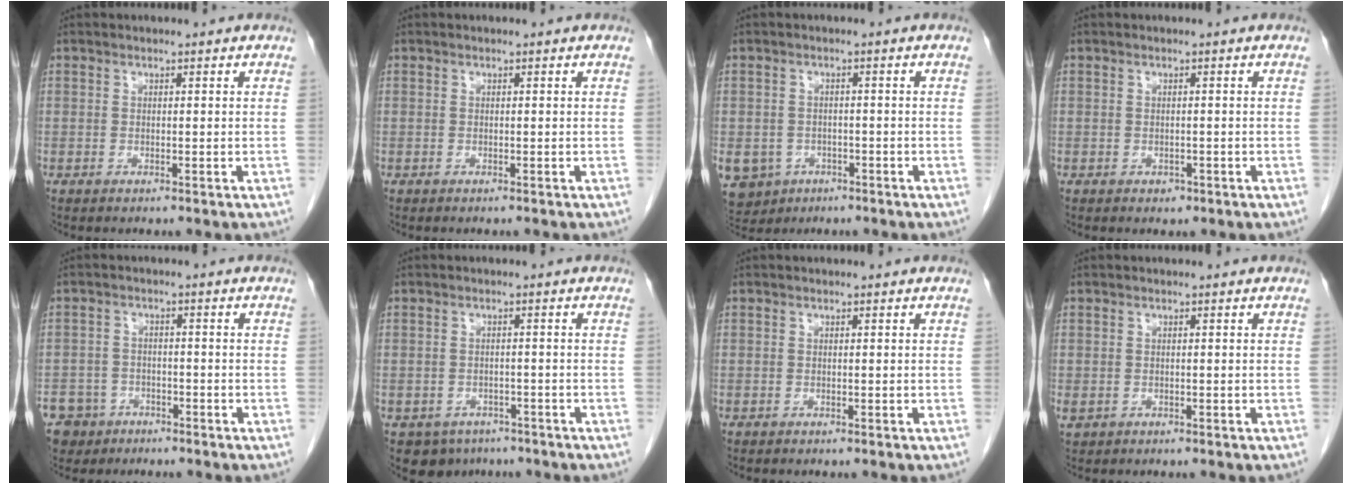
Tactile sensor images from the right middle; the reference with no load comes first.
{"total": 0.0}
{"total": 9.1, "force": [-4.4, 7.6, 2.5], "torque": [-0.071, 0.002, -0.058]}
{"total": 0.9, "force": [-0.5, 0.7, 0.3], "torque": [-0.007, 0.001, -0.003]}
{"total": 8.4, "force": [-5.2, 6.4, 1.5], "torque": [-0.046, 0.002, -0.085]}
{"total": 5.1, "force": [-3.5, 3.7, 0.8], "torque": [-0.008, 0.006, -0.045]}
{"total": 0.0}
{"total": 1.3, "force": [-0.3, 1.1, 0.6], "torque": [-0.014, 0.001, 0.004]}